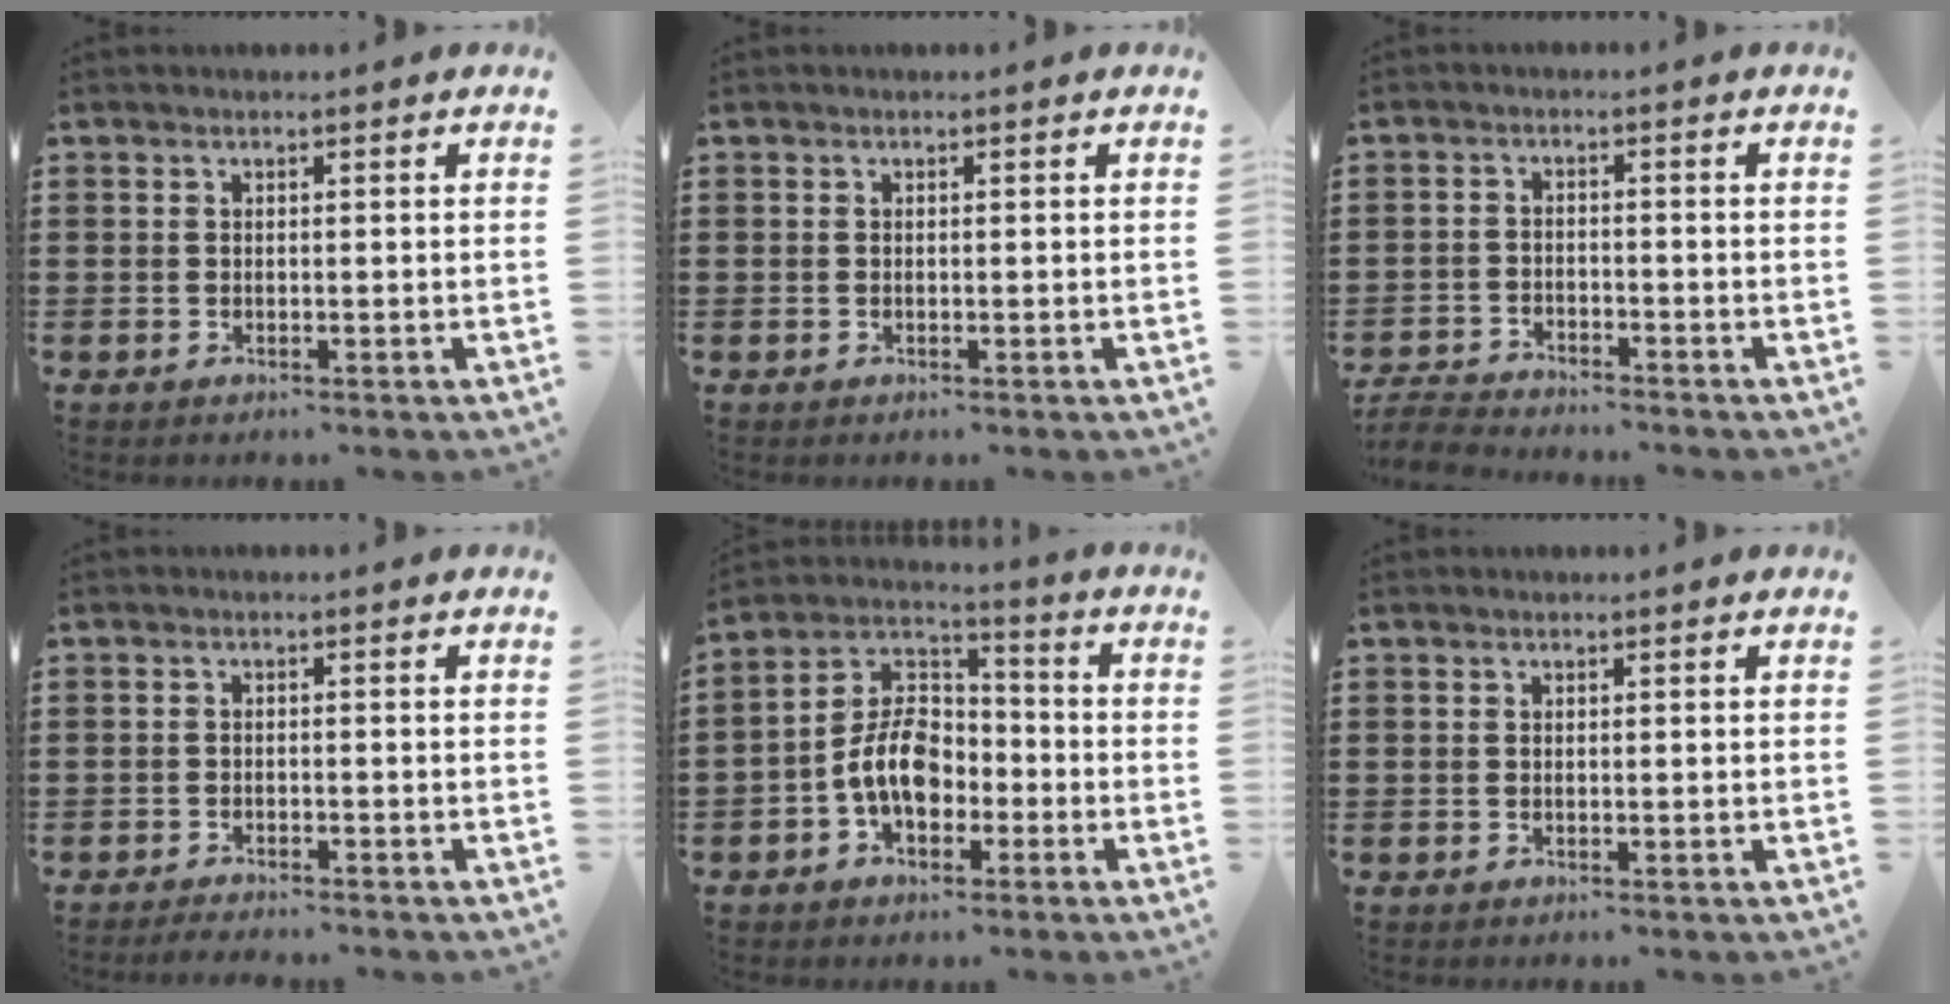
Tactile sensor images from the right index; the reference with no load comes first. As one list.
[{"total": 0.0}, {"total": 3.7, "force": [-3.6, 0.4, 0.4], "torque": [-0.023, -0.004, -0.081]}, {"total": 1.7, "force": [-1.7, 0.0, 0.1], "torque": [-0.005, 0.001, -0.035]}, {"total": 9.3, "force": [-2.8, 6.1, 6.4], "torque": [-0.157, 0.006, -0.061]}, {"total": 0.0}]